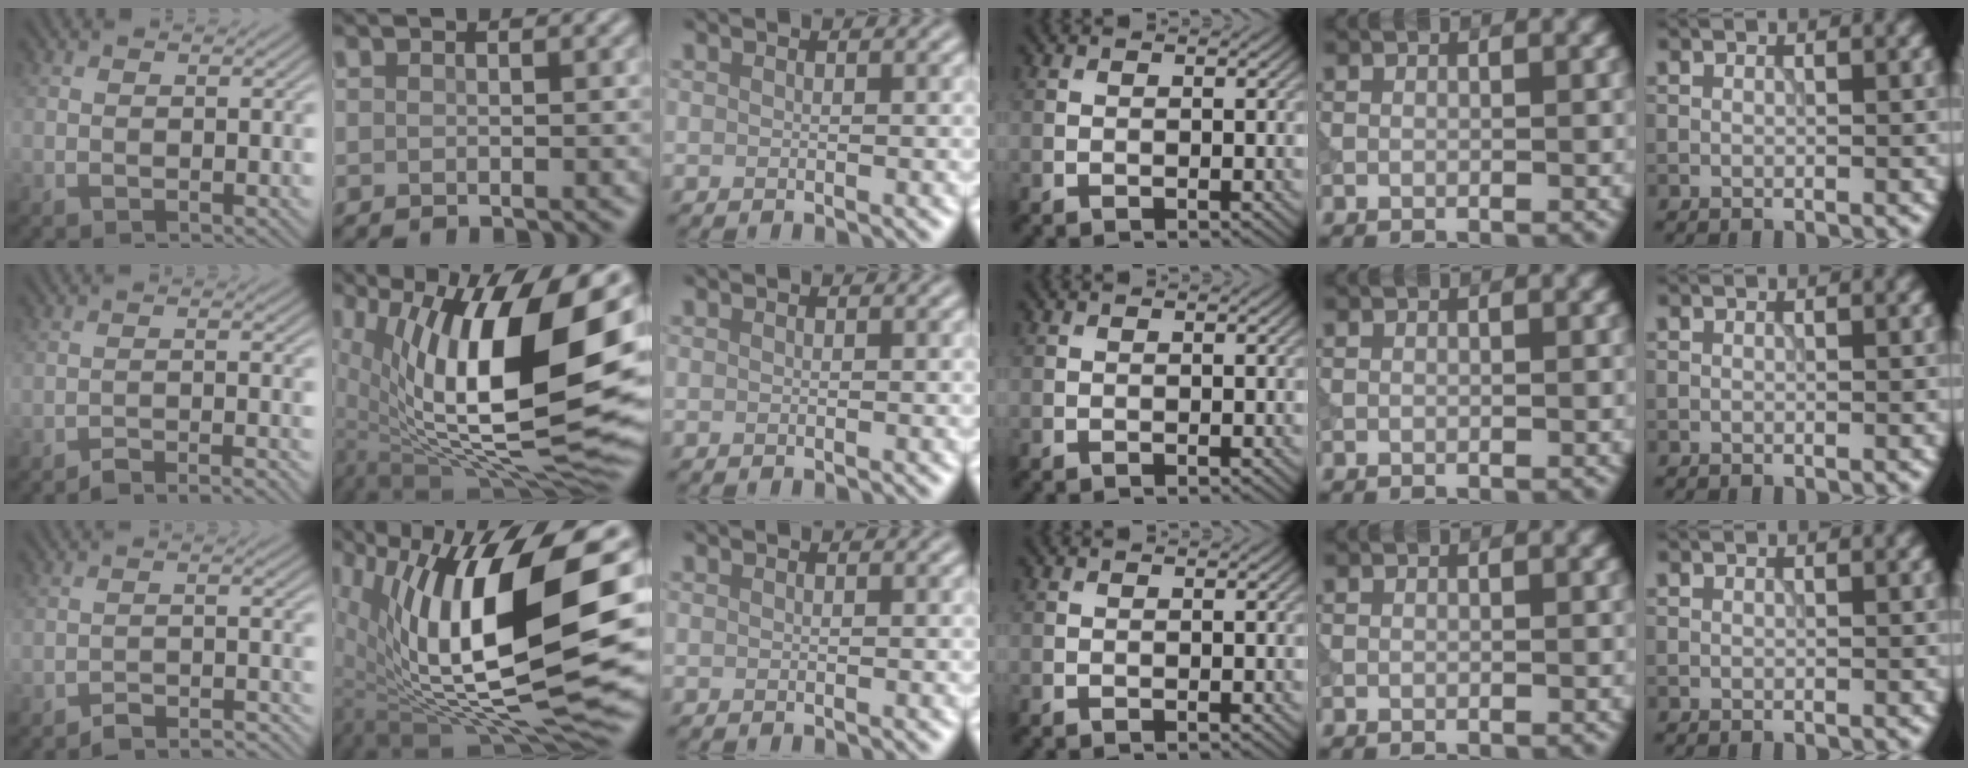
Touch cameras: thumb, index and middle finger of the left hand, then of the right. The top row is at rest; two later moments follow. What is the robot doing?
{"motion": "extract", "object": "tissue"}